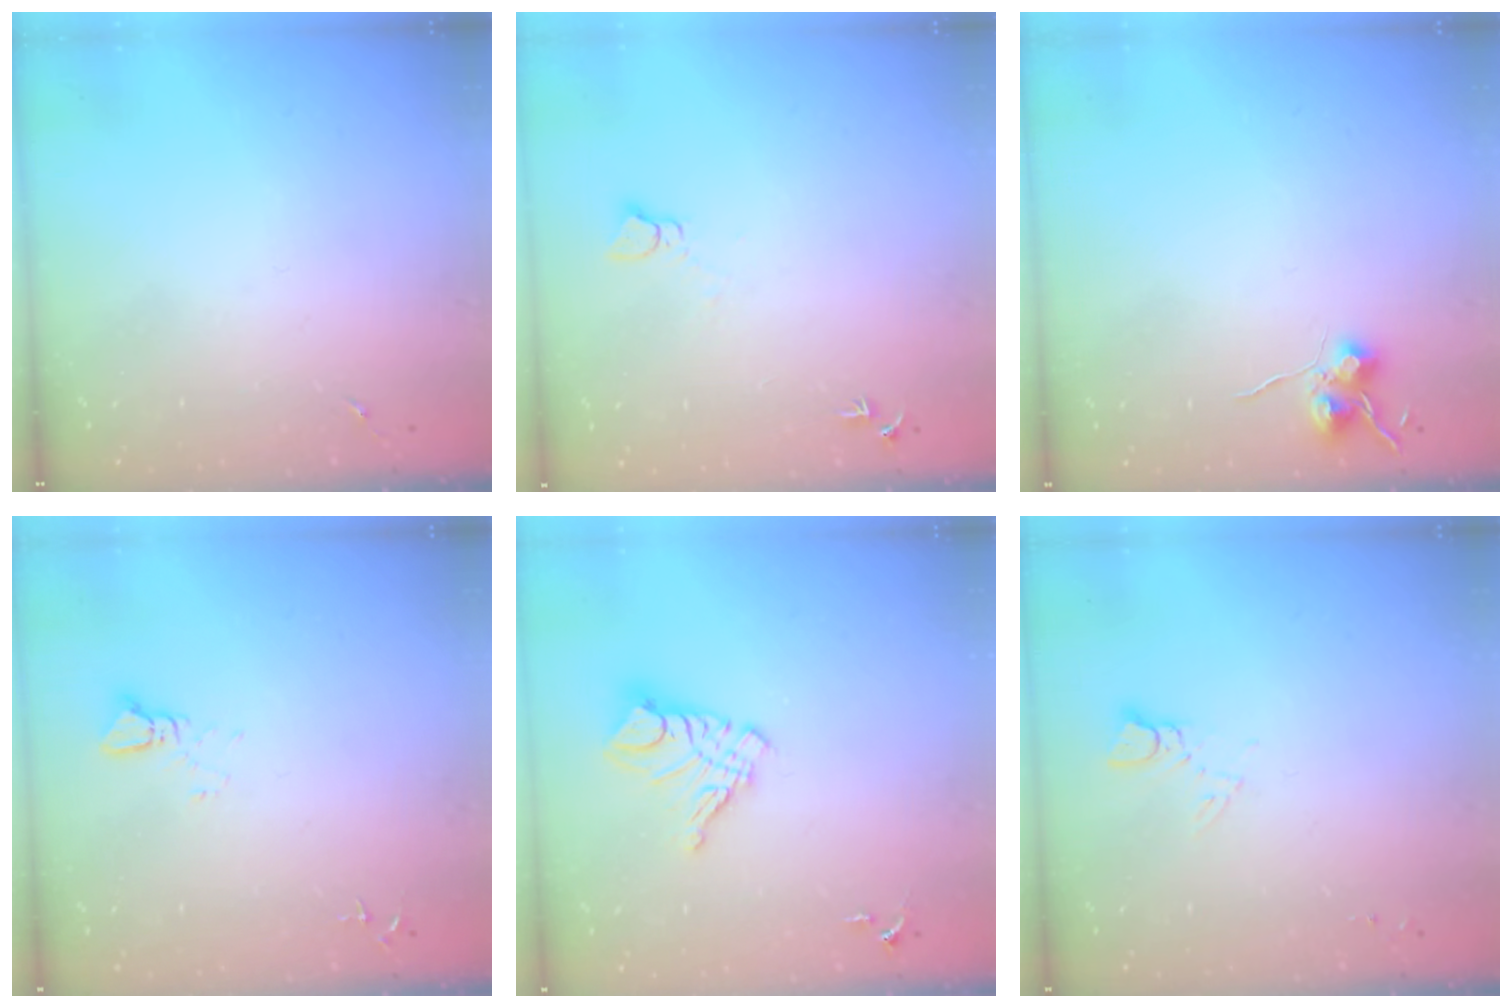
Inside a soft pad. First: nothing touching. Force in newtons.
{"total": 4.6, "press": 4.6, "slide": 0.5}
{"total": 6.9, "press": 6.9, "slide": 0.6}
{"total": 2.4, "press": 2.4, "slide": 0.1}
{"total": 12.1, "press": 12.0, "slide": 1.1}
{"total": 4.1, "press": 4.1, "slide": 0.4}